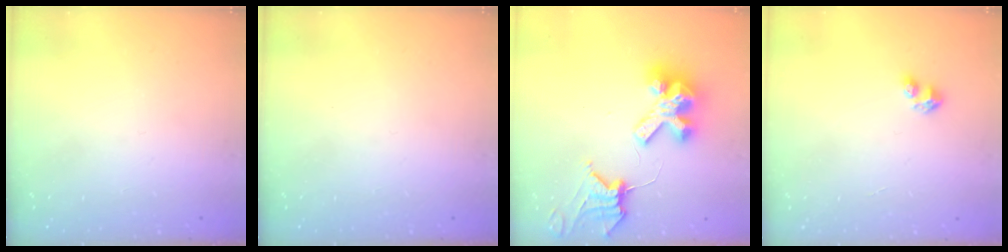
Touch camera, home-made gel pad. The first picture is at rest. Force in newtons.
{"total": 0.0}
{"total": 12.2, "press": 12.1, "slide": 1.2}
{"total": 3.0, "press": 2.9, "slide": 0.3}